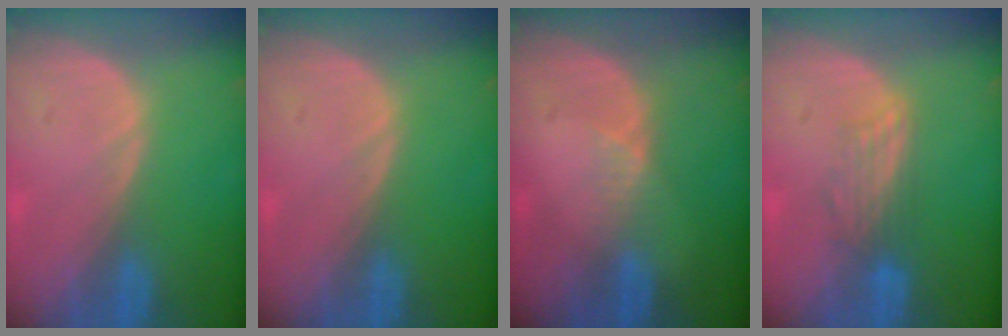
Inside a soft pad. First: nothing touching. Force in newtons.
{"total": 0.0}
{"total": 2.0, "press": 1.6, "slide": 1.3}
{"total": 3.3, "press": 3.1, "slide": 1.2}